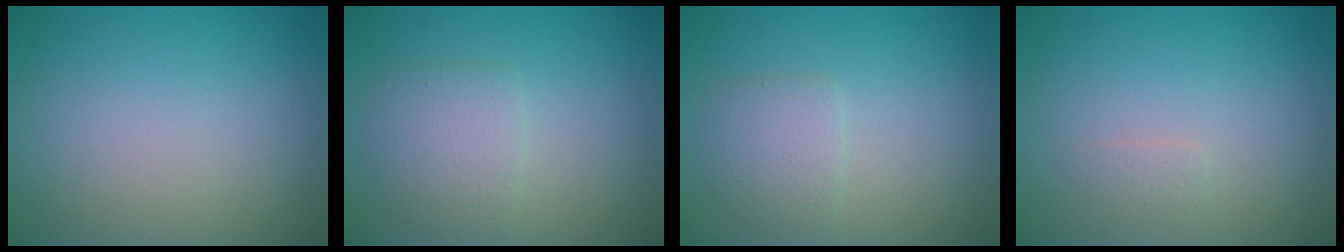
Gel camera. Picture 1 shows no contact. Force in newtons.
{"total": 2.8, "press": 2.8, "slide": 0.1}
{"total": 2.2, "press": 2.2, "slide": 0.1}
{"total": 0.7, "press": 0.7, "slide": 0.1}